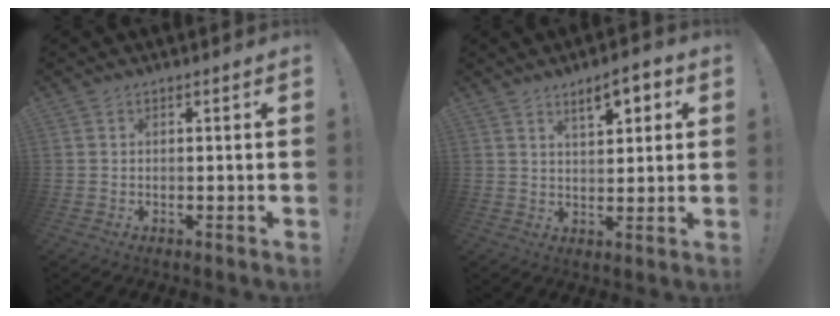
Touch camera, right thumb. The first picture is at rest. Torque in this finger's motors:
{"motor_torque": [0.04, 0.04, 0.00, 0.14, 0.09]}